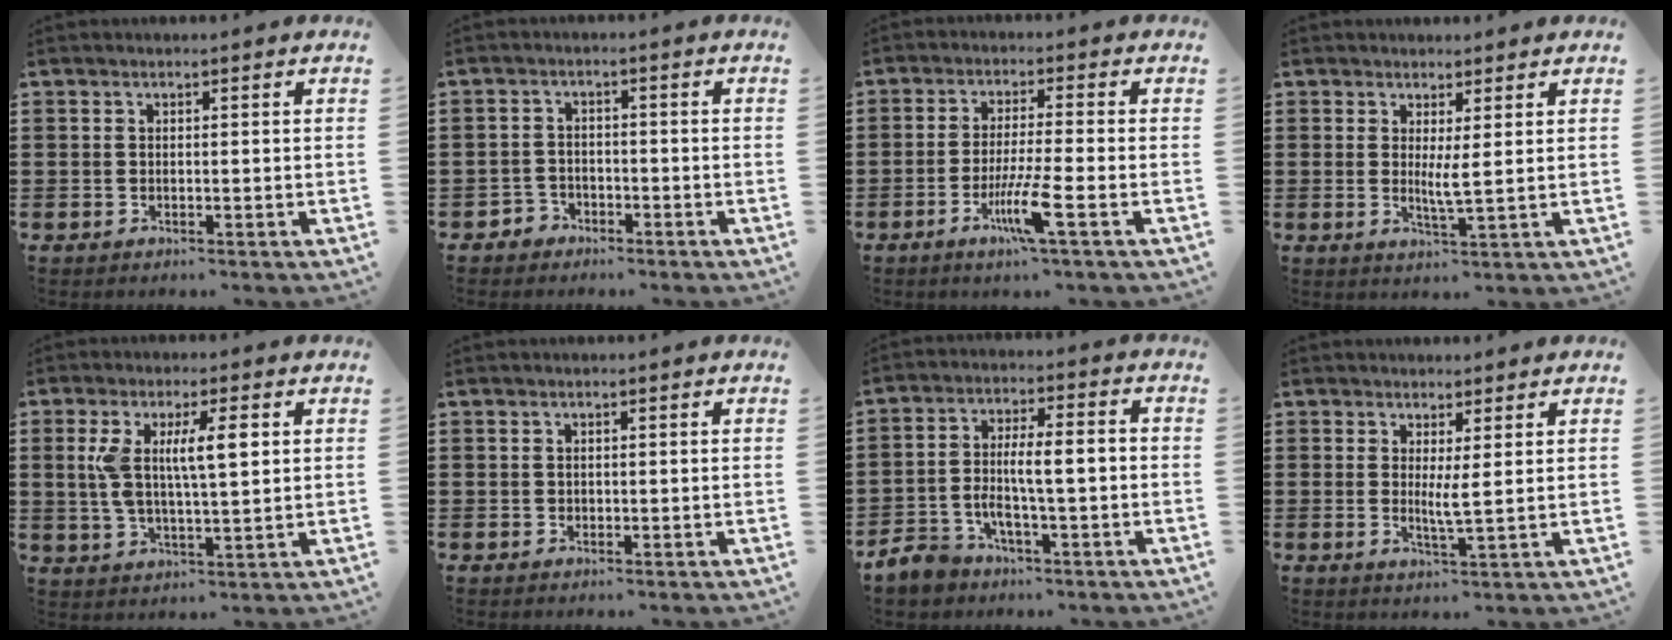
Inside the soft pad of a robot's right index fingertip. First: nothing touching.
{"total": 2.1, "force": [-1.7, 1.2, 0.2], "torque": [-0.011, 0.002, -0.039]}
{"total": 6.8, "force": [-3.0, 0.1, 6.1], "torque": [-0.119, -0.017, -0.055]}
{"total": 2.9, "force": [0.9, -0.1, 2.7], "torque": [-0.054, -0.007, 0.015]}
{"total": 8.3, "force": [2.1, 2.5, 7.7], "torque": [-0.162, 0.005, 0.031]}
{"total": 0.5, "force": [0.2, 0.4, 0.2], "torque": [-0.005, 0.003, 0.003]}
{"total": 7.0, "force": [-2.4, 3.0, 5.9], "torque": [-0.126, 0.003, -0.049]}
{"total": 2.8, "force": [0.9, -0.3, 2.6], "torque": [-0.045, -0.011, 0.013]}